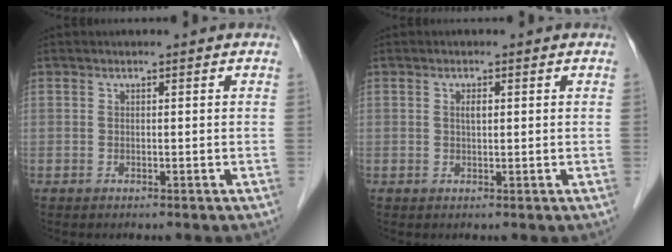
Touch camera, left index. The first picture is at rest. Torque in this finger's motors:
{"motor_torque": [0.12, 0.03, 0.02, 0.03]}